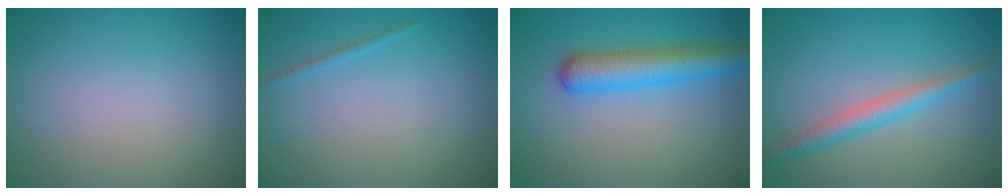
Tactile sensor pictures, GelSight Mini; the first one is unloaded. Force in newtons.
{"total": 0.7, "press": 0.6, "slide": 0.1}
{"total": 4.9, "press": 4.9, "slide": 0.1}
{"total": 2.7, "press": 2.7, "slide": 0.1}